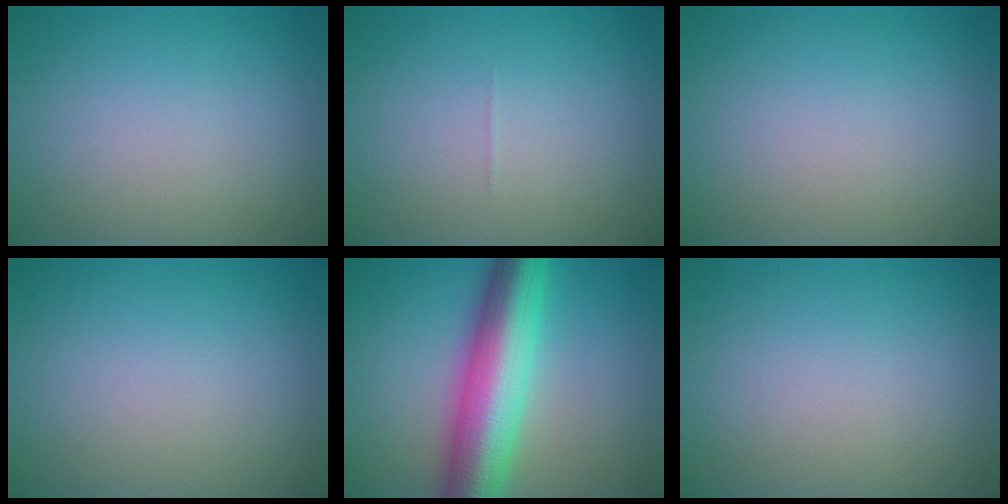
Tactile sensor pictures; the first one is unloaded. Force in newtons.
{"total": 0.0}
{"total": 0.0}
{"total": 0.0}
{"total": 10.3, "press": 10.3, "slide": 0.2}
{"total": 0.0}